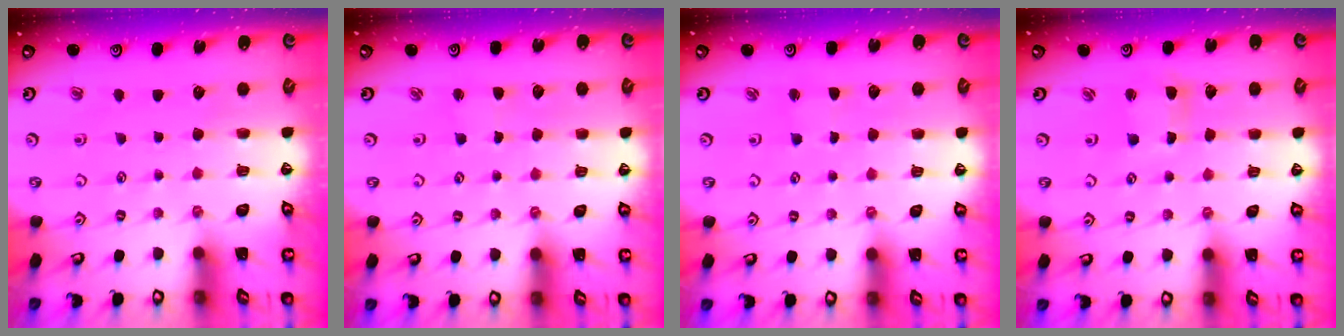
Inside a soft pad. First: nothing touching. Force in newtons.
{"total": 1.6, "press": 1.6, "slide": 0.3}
{"total": 1.8, "press": 1.8, "slide": 0.2}
{"total": 2.7, "press": 2.7, "slide": 0.3}